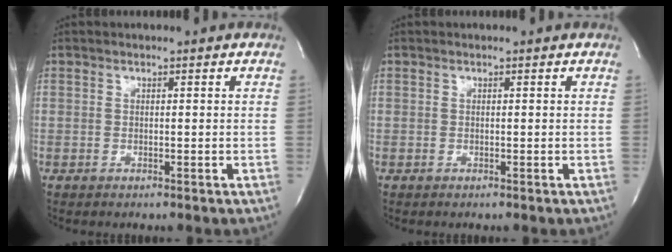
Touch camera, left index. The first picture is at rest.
{"total": 0.0}